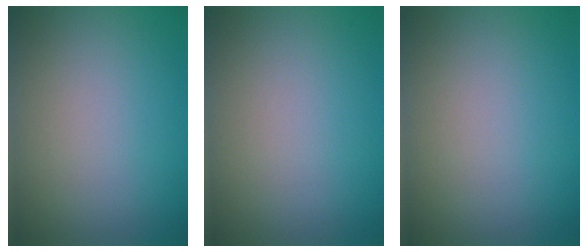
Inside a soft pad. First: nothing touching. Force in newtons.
{"total": 0.0}
{"total": 0.0}